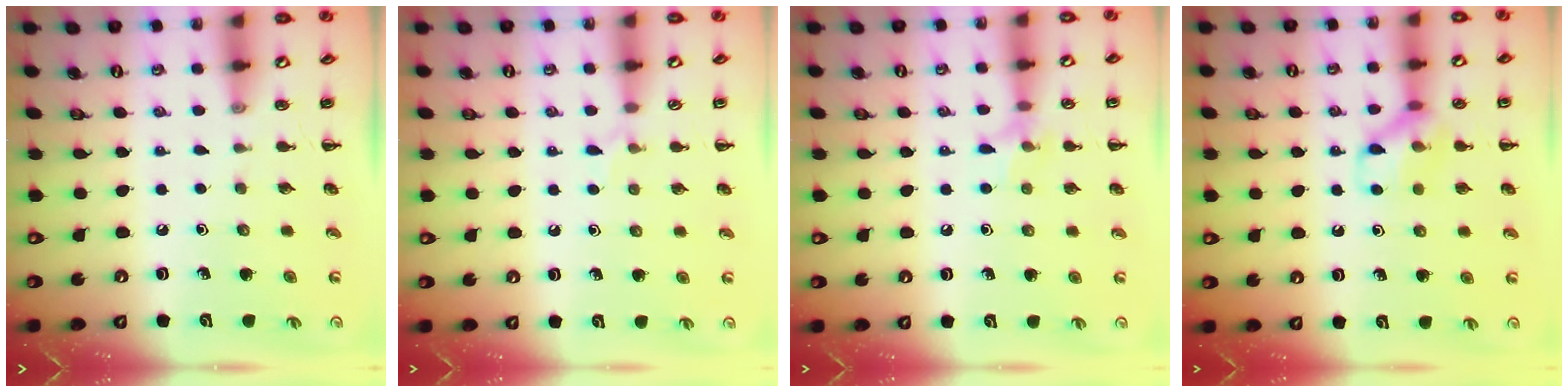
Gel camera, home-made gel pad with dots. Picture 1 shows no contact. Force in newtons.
{"total": 4.9, "press": 4.6, "slide": 1.6}
{"total": 7.1, "press": 6.8, "slide": 1.8}
{"total": 10.5, "press": 10.4, "slide": 1.0}